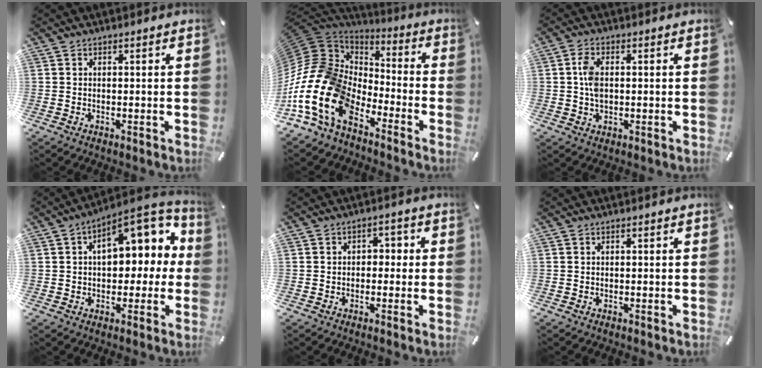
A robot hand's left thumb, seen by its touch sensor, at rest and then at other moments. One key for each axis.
{"total": 18.7, "fx": -9.6, "fy": 12.0, "fz": 10.7, "tx": -0.269, "ty": 0.013, "tz": -0.180}
{"total": 4.5, "fx": 0.5, "fy": 2.7, "fz": 3.6, "tx": -0.073, "ty": 0.002, "tz": 0.003}
{"total": 14.2, "fx": 4.0, "fy": 8.2, "fz": 10.9, "tx": -0.137, "ty": -0.019, "tz": 0.068}
{"total": 2.5, "fx": -1.3, "fy": 1.9, "fz": 1.1, "tx": -0.022, "ty": 0.014, "tz": -0.028}
{"total": 0.0}